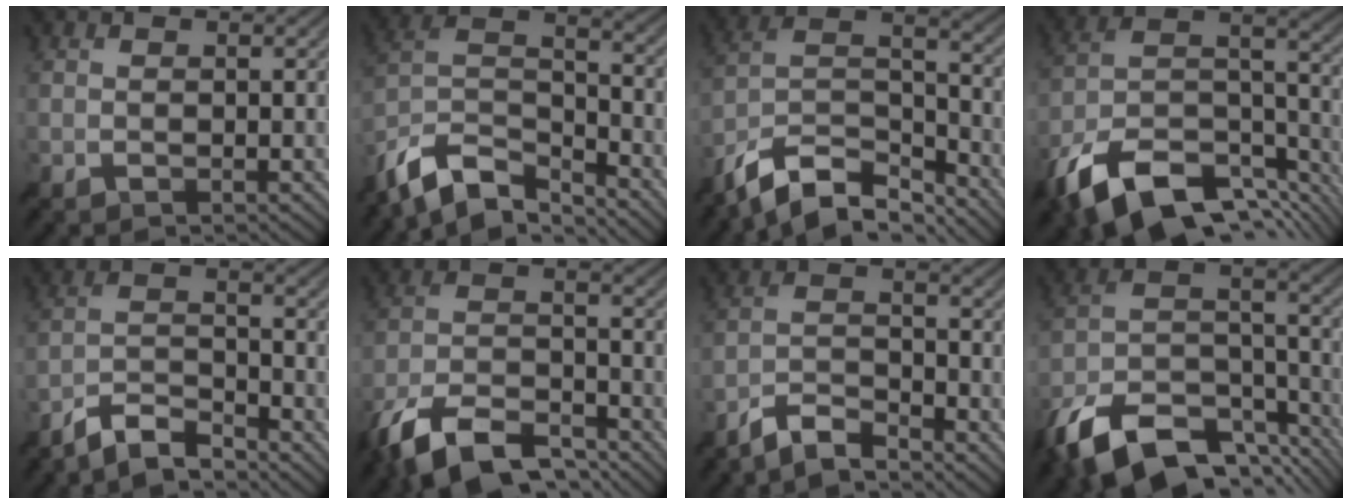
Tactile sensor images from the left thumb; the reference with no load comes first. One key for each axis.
{"total": 11.3, "fx": -8.7, "fy": 4.4, "fz": 5.7, "tx": -0.129, "ty": 0.007, "tz": -0.172}
{"total": 11.9, "fx": -9.0, "fy": 4.5, "fz": 6.4, "tx": -0.139, "ty": 0.003, "tz": -0.166}
{"total": 15.6, "fx": -10.5, "fy": 6.4, "fz": 9.5, "tx": -0.211, "ty": -0.015, "tz": -0.179}
{"total": 5.7, "fx": -5.1, "fy": 1.1, "fz": 2.3, "tx": -0.050, "ty": 0.000, "tz": -0.104}
{"total": 11.8, "fx": -8.9, "fy": 4.3, "fz": 6.5, "tx": -0.130, "ty": -0.005, "tz": -0.176}
{"total": 5.0, "fx": -4.5, "fy": 0.8, "fz": 2.1, "tx": -0.046, "ty": 0.002, "tz": -0.095}
{"total": 15.6, "fx": -11.0, "fy": 6.7, "fz": 8.8, "tx": -0.194, "ty": -0.013, "tz": -0.187}